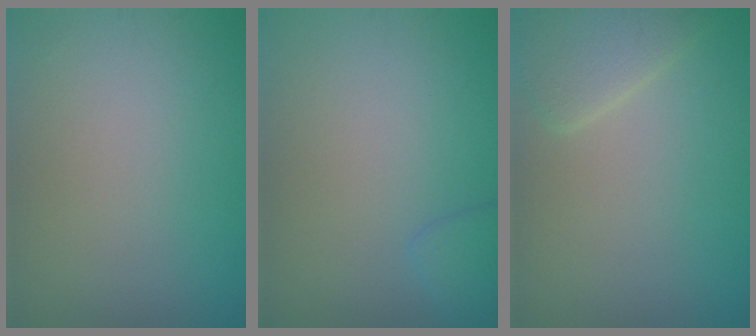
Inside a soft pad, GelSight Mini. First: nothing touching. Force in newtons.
{"total": 1.5, "press": 1.4, "slide": 0.1}
{"total": 2.4, "press": 2.4, "slide": 0.2}